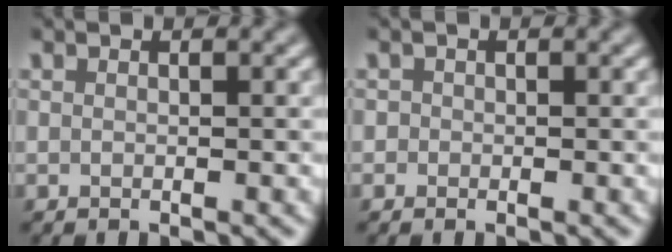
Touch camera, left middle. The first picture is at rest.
{"total": 0.6, "force": [-0.1, 0.6, 0.0], "torque": [0.006, -0.005, -0.003]}